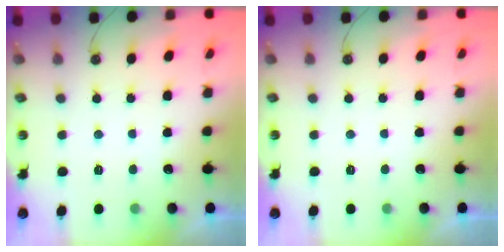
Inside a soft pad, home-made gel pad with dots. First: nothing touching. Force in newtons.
{"total": 0.0}